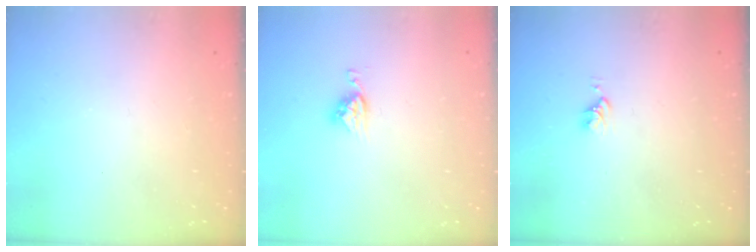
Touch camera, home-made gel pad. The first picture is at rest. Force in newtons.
{"total": 5.3, "press": 5.3, "slide": 0.1}
{"total": 2.8, "press": 2.8, "slide": 0.4}